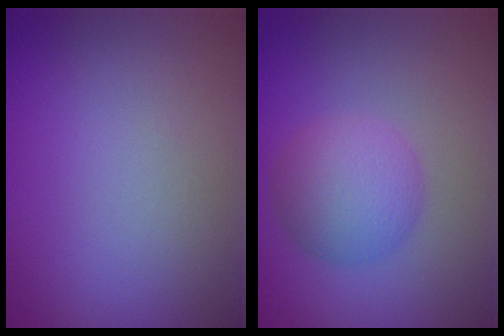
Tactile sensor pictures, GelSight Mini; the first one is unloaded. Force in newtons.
{"total": 4.3, "press": 4.3, "slide": 0.0}